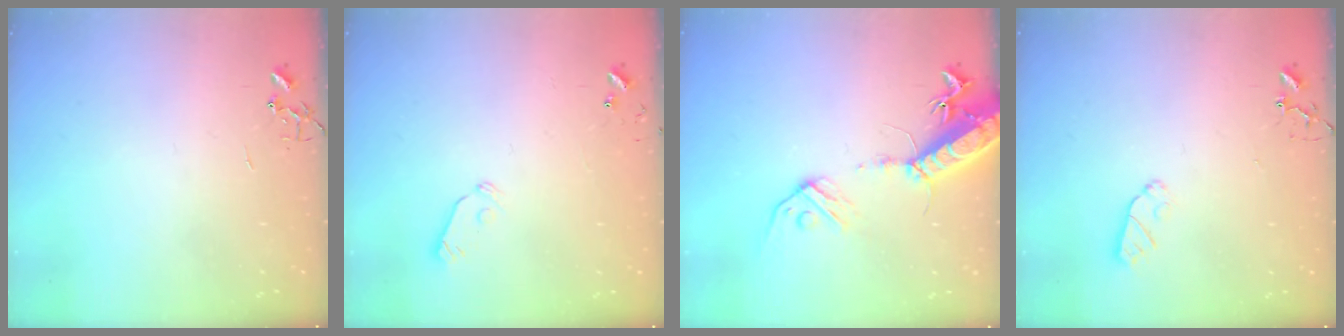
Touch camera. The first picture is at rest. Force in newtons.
{"total": 5.9, "press": 5.9, "slide": 0.5}
{"total": 16.9, "press": 16.5, "slide": 3.8}
{"total": 5.5, "press": 5.5, "slide": 0.5}